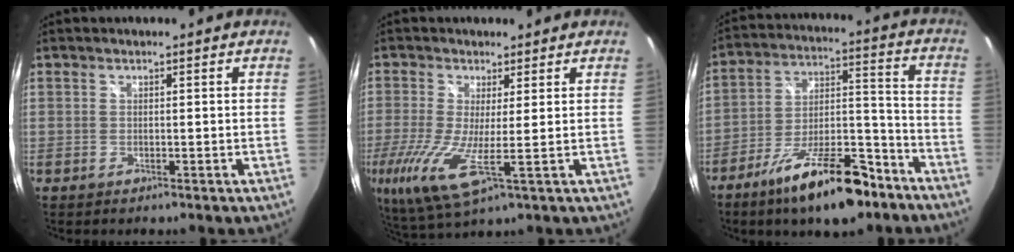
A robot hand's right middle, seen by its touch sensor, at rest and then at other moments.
{"total": 10.7, "force": [-1.9, 1.9, 10.3], "torque": [-0.220, -0.032, -0.039]}
{"total": 18.4, "force": [-12.5, 6.0, 12.1], "torque": [-0.207, 0.001, -0.197]}